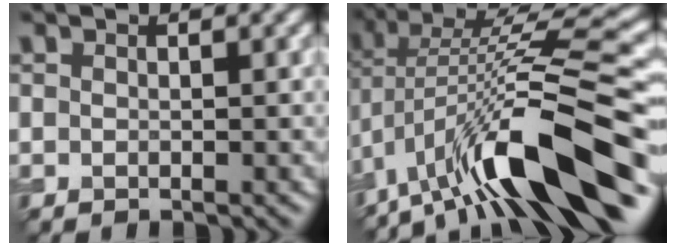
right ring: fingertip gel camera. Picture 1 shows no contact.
{"total": 14.3, "force": [-6.0, 4.2, 12.3], "torque": [-0.210, 0.024, -0.099]}